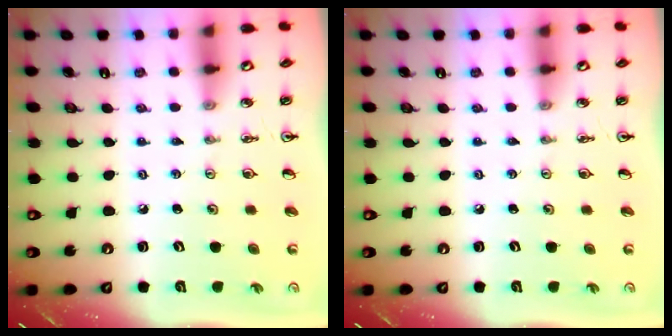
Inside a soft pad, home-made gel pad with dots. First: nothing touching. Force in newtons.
{"total": 0.0}